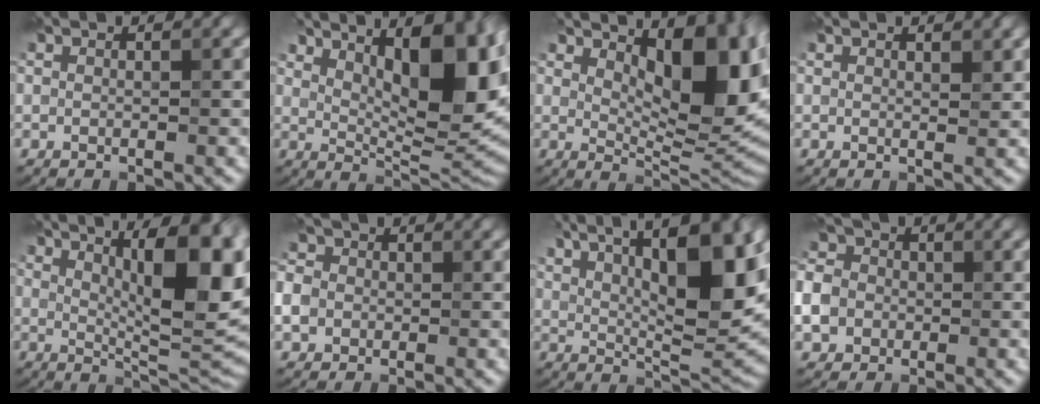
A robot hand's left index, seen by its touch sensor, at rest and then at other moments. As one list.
[{"total": 12.8, "force": [5.1, 4.6, 10.8], "torque": [-0.145, 0.001, 0.087]}, {"total": 11.6, "force": [4.2, 4.7, 9.8], "torque": [-0.132, 0.000, 0.071]}, {"total": 1.0, "force": [0.9, 0.2, 0.5], "torque": [-0.008, -0.001, 0.015]}, {"total": 12.8, "force": [4.3, 3.7, 11.5], "torque": [-0.135, 0.003, 0.069]}, {"total": 4.9, "force": [-0.1, 4.3, 2.2], "torque": [-0.049, 0.017, -0.028]}, {"total": 13.6, "force": [6.1, 3.9, 11.5], "torque": [-0.170, 0.012, 0.103]}, {"total": 7.0, "force": [-1.6, 6.0, 3.2], "torque": [-0.067, -0.002, -0.059]}]